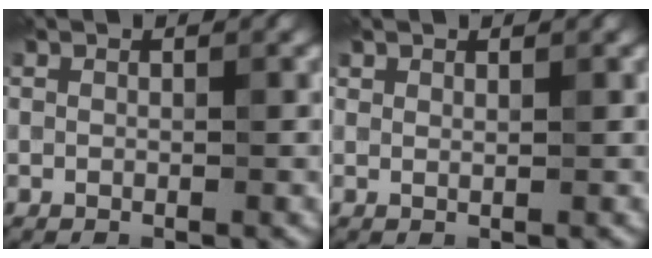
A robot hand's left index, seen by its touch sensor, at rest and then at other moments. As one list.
[{"total": 0.8, "force": [0.8, -0.1, 0.1], "torque": [-0.007, -0.003, 0.017]}]